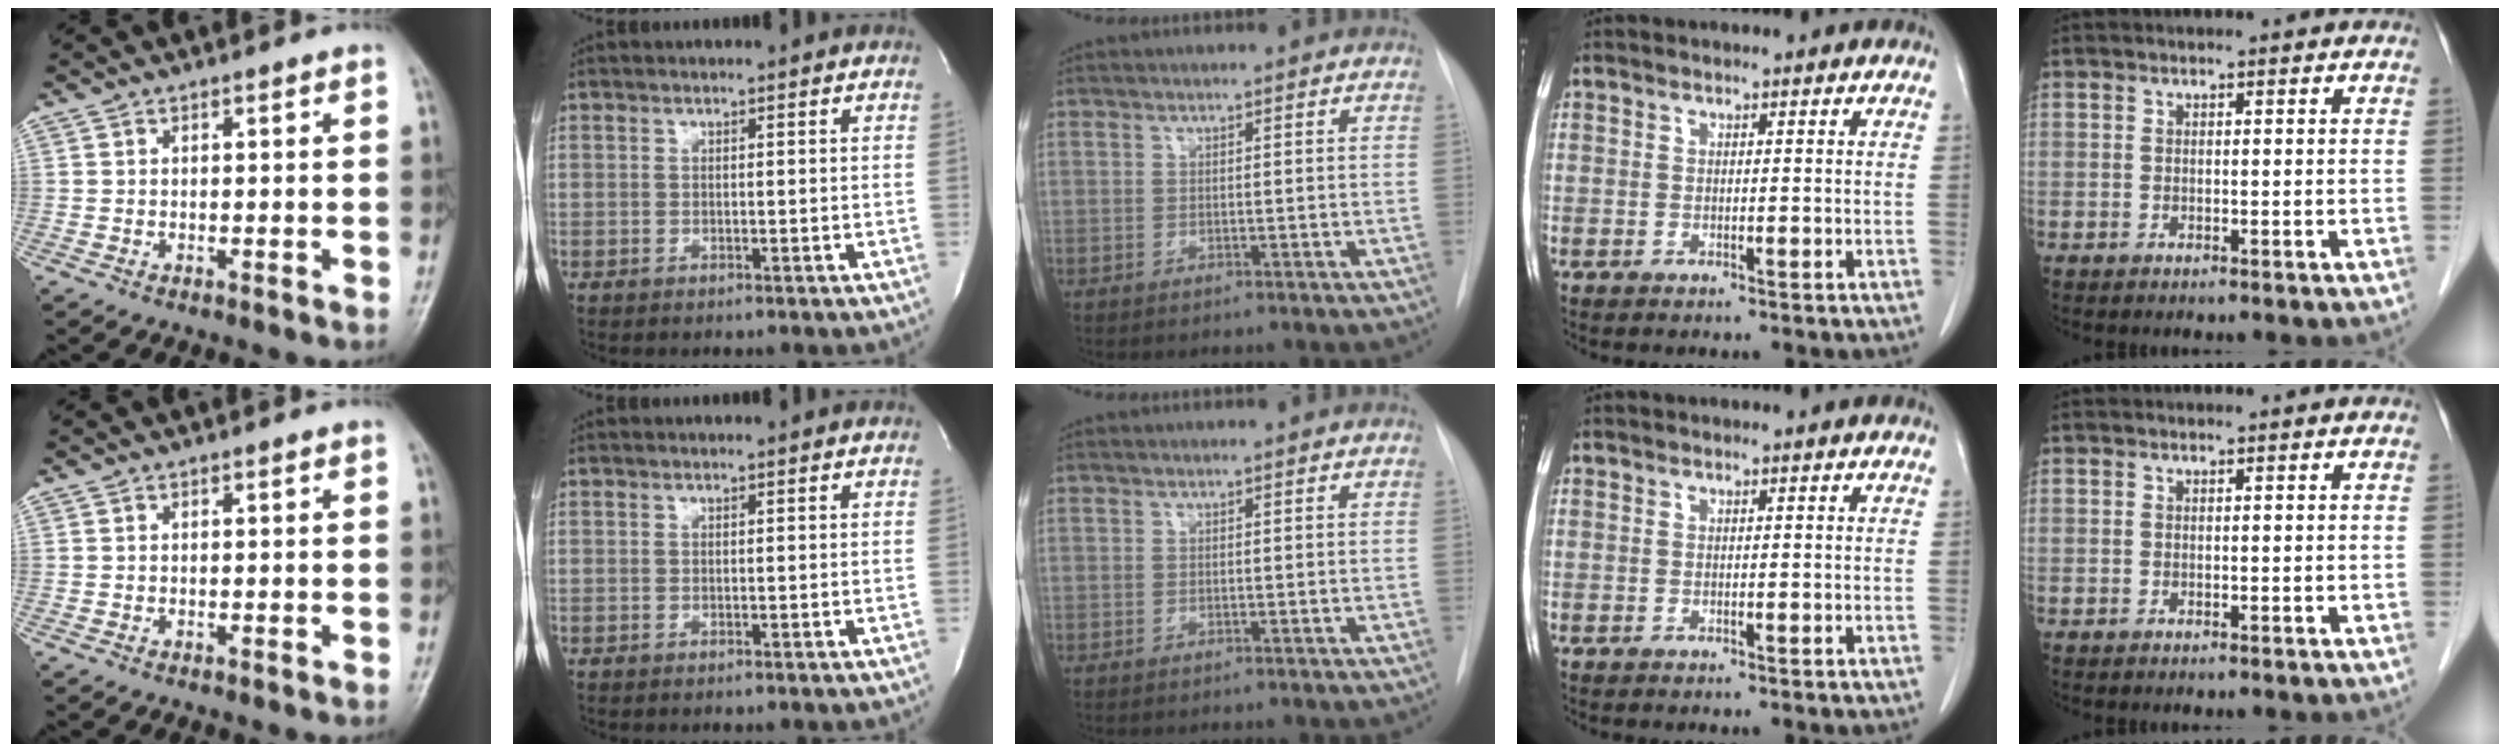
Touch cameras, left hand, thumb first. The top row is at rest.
{}